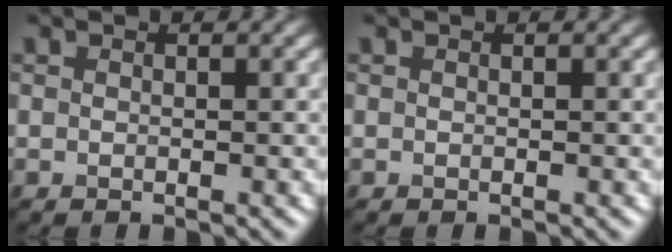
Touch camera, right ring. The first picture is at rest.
{"total": 0.0}